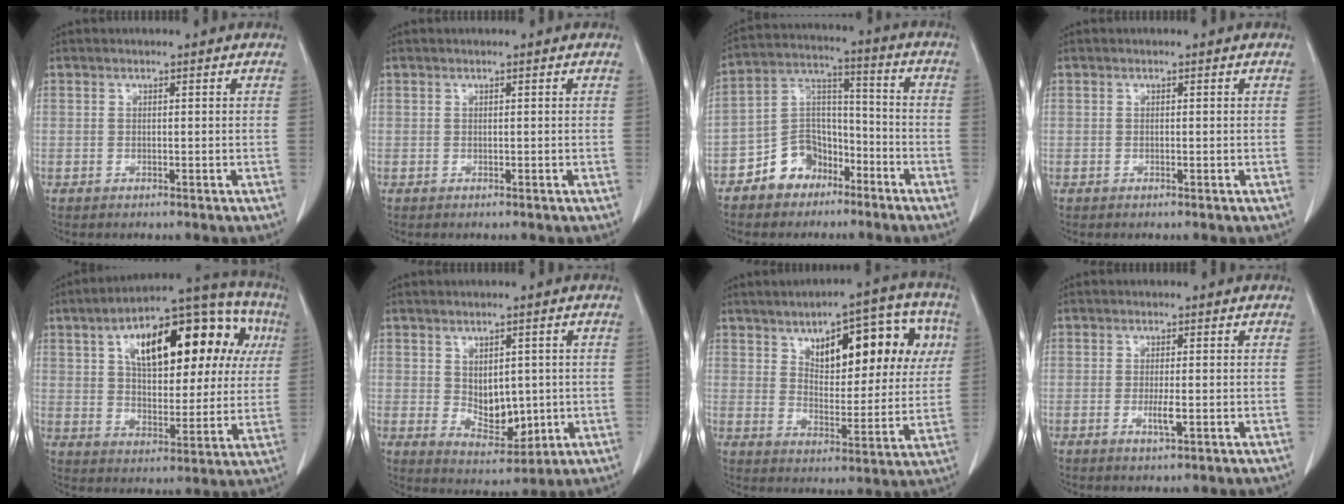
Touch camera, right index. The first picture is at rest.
{"total": 0.0}
{"total": 9.2, "force": [-5.9, 6.5, 3.0], "torque": [-0.062, 0.031, -0.105]}
{"total": 0.0}
{"total": 22.9, "force": [7.5, 9.9, 19.3], "torque": [-0.286, 0.059, 0.110]}
{"total": 6.8, "force": [0.1, 4.0, 5.4], "torque": [-0.087, -0.008, 0.023]}
{"total": 16.6, "force": [6.5, 6.7, 13.7], "torque": [-0.171, 0.029, 0.094]}
{"total": 2.5, "force": [-0.7, 0.2, 2.3], "torque": [-0.045, -0.005, -0.010]}